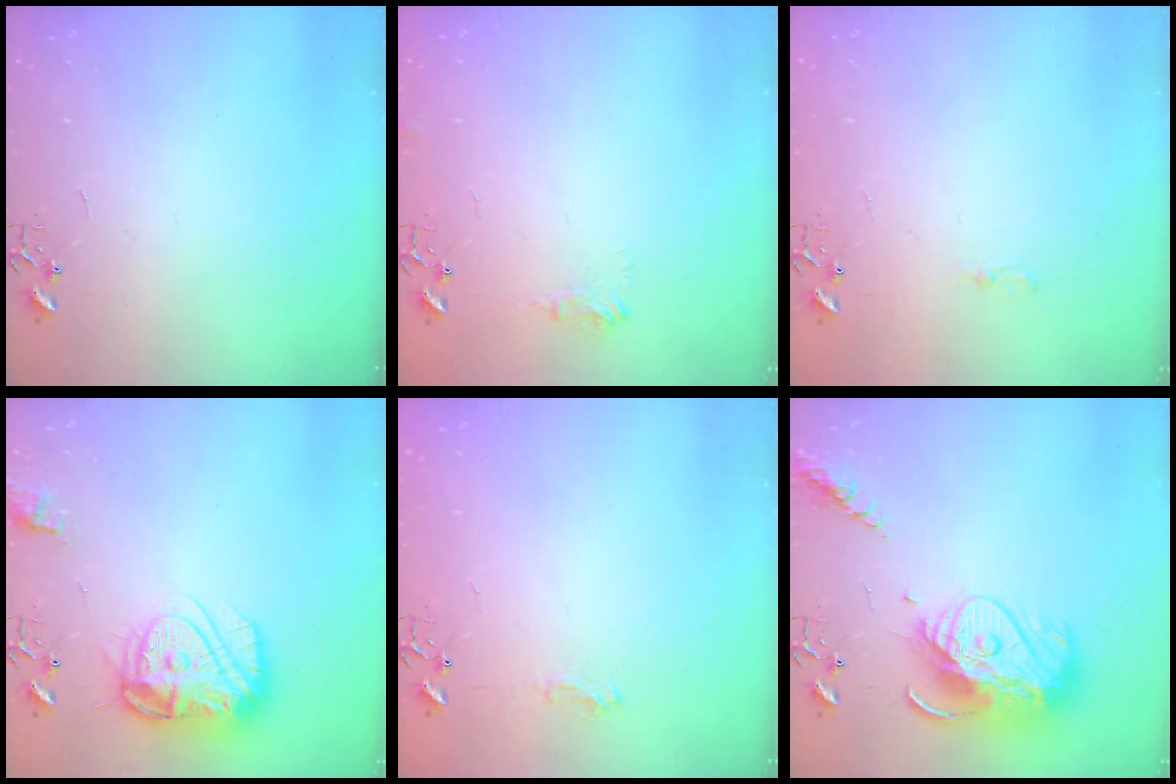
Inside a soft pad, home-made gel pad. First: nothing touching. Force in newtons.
{"total": 6.4, "press": 6.3, "slide": 0.8}
{"total": 5.3, "press": 5.3, "slide": 0.6}
{"total": 18.5, "press": 18.4, "slide": 1.8}
{"total": 7.8, "press": 7.8, "slide": 0.7}
{"total": 18.8, "press": 18.7, "slide": 1.6}